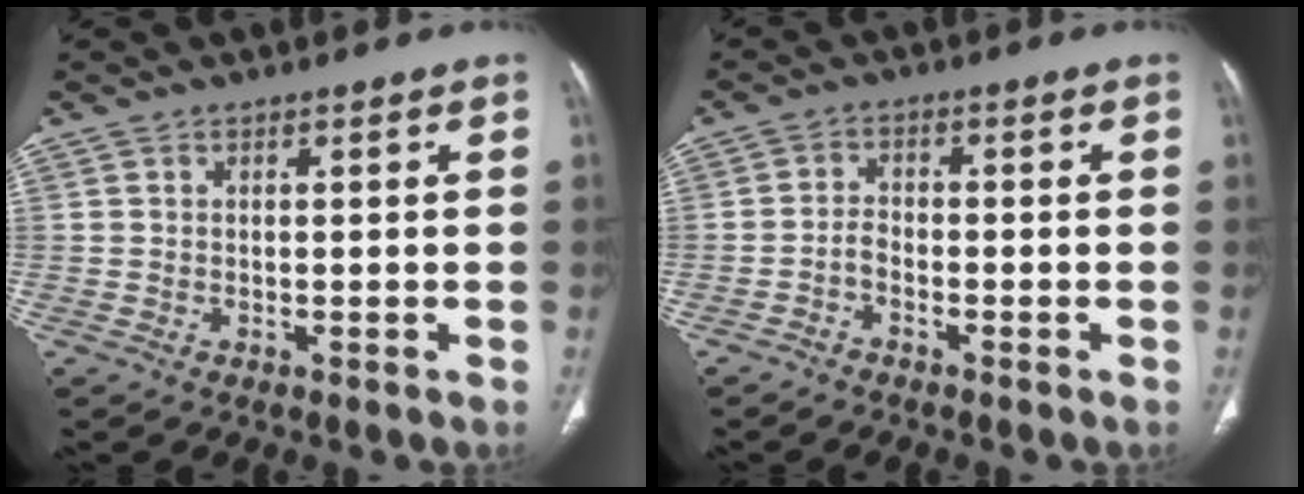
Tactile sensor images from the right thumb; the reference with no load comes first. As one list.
[{"total": 2.1, "force": [-1.4, 1.2, 1.1], "torque": [-0.017, 0.017, -0.029]}]